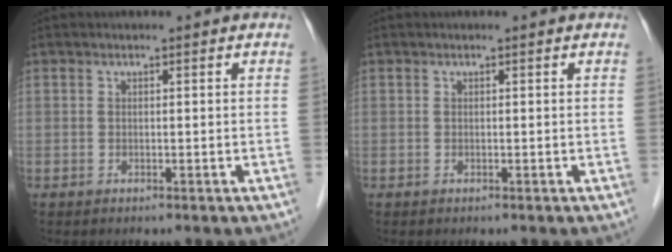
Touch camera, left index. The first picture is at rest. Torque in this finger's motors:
{"motor_torque": [0.02, -0.02, 0.01, 0.00]}